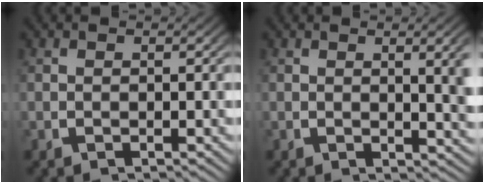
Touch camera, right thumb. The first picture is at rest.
{"total": 3.2, "force": [0.7, 0.6, 3.0], "torque": [-0.033, -0.005, 0.015]}